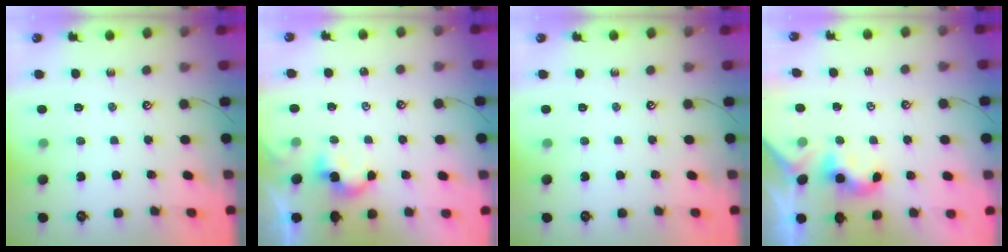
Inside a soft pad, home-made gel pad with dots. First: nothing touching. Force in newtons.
{"total": 0.0}
{"total": 0.0}
{"total": 2.3, "press": 2.3, "slide": 0.2}